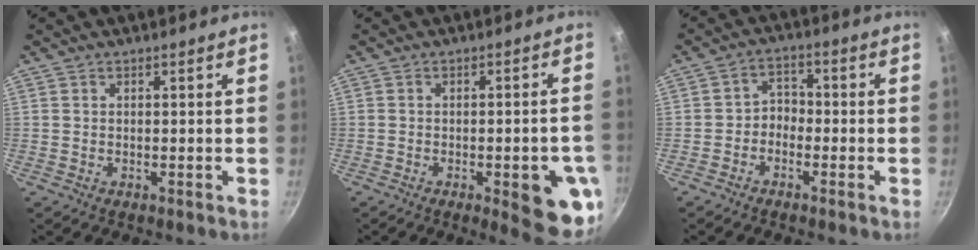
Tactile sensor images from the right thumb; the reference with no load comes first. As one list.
[{"total": 11.5, "force": [-3.9, 3.3, 10.3], "torque": [-0.102, 0.012, -0.047]}, {"total": 3.8, "force": [-1.7, 2.8, 1.8], "torque": [-0.012, 0.029, -0.038]}]